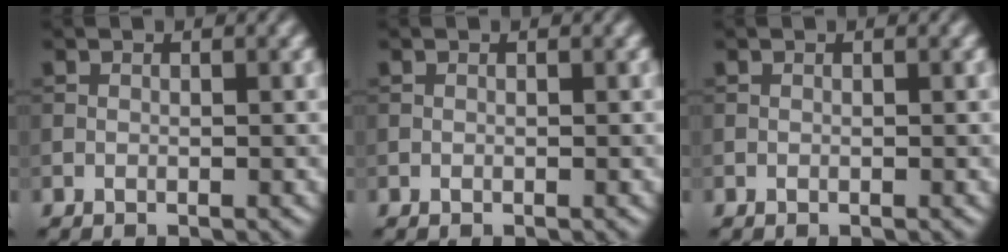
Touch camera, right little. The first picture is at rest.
{"total": 0.0}
{"total": 0.0}